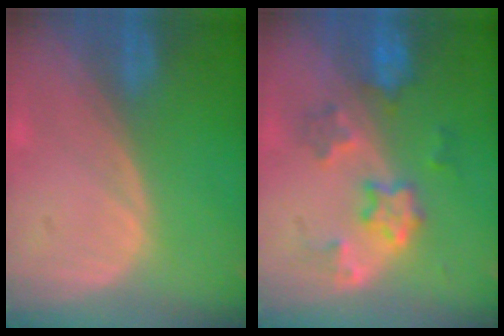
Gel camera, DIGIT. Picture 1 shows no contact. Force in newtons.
{"total": 5.7, "press": 5.7, "slide": 0.4}